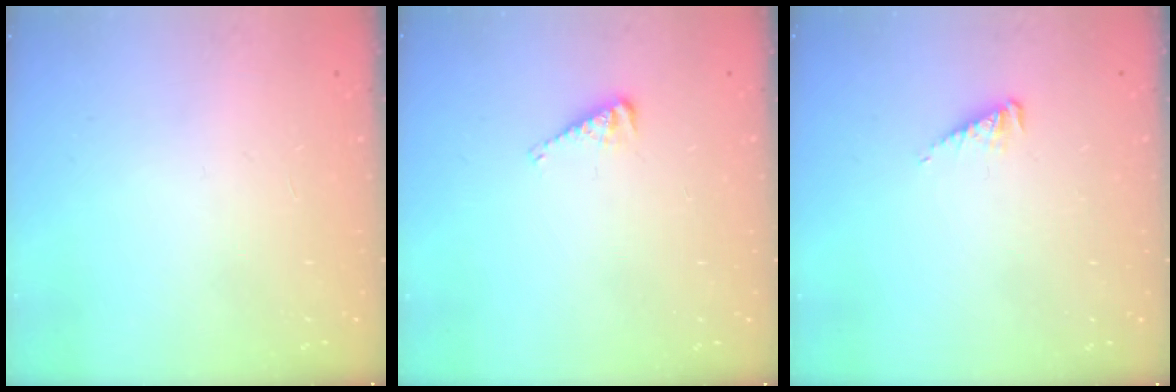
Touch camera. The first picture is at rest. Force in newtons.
{"total": 4.1, "press": 4.1, "slide": 0.5}
{"total": 3.2, "press": 3.1, "slide": 0.3}